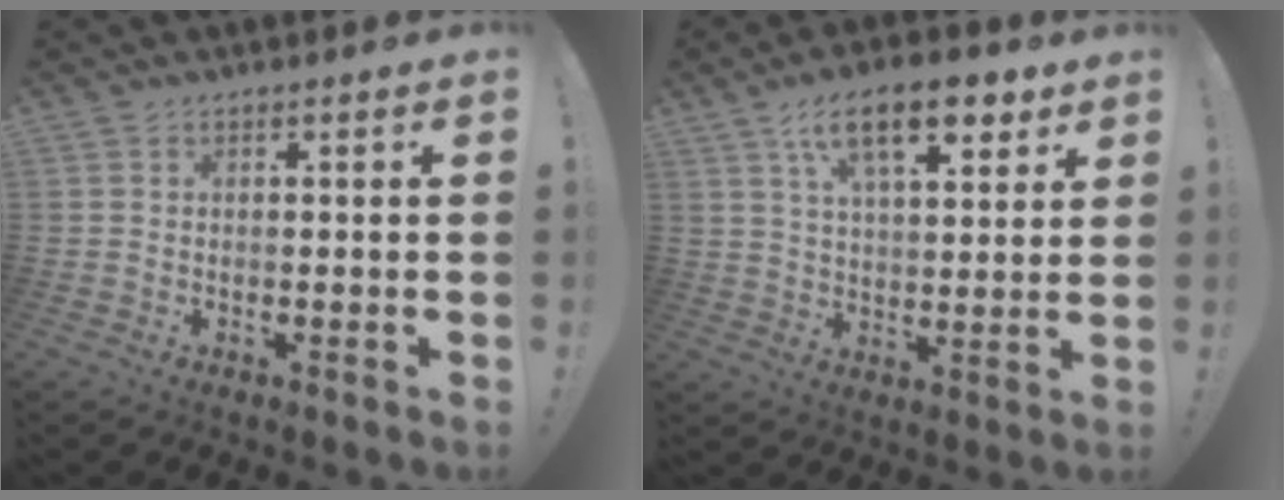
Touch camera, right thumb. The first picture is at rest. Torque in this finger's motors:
{"motor_torque": [-0.44, 2.12, 1.36, 0.84, 0.11]}